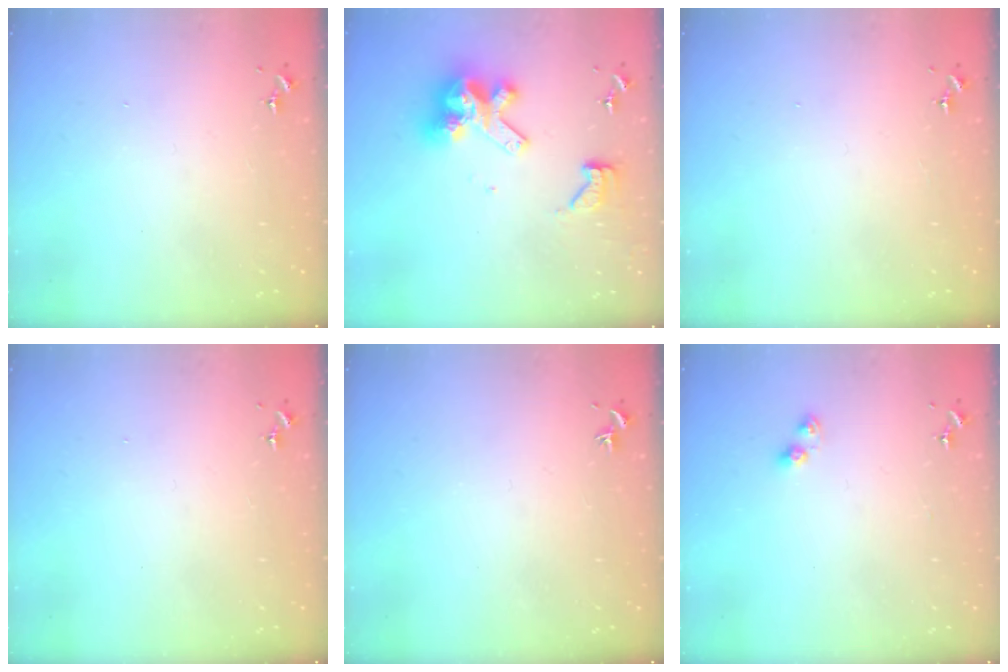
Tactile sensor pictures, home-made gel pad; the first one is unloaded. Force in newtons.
{"total": 14.5, "press": 14.4, "slide": 1.8}
{"total": 0.0}
{"total": 0.0}
{"total": 0.0}
{"total": 4.4, "press": 4.3, "slide": 0.2}